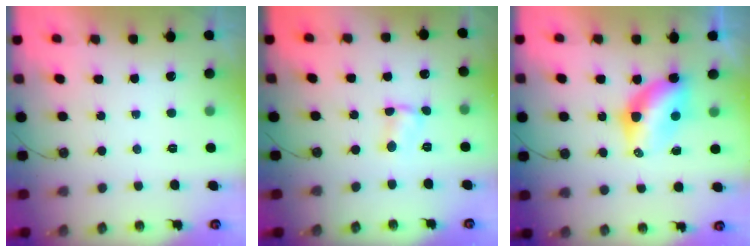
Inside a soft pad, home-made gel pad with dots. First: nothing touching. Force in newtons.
{"total": 1.5, "press": 1.4, "slide": 0.2}
{"total": 7.0, "press": 7.0, "slide": 0.5}